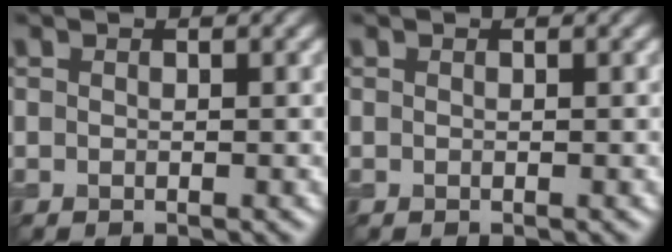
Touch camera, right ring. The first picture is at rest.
{"total": 0.0}